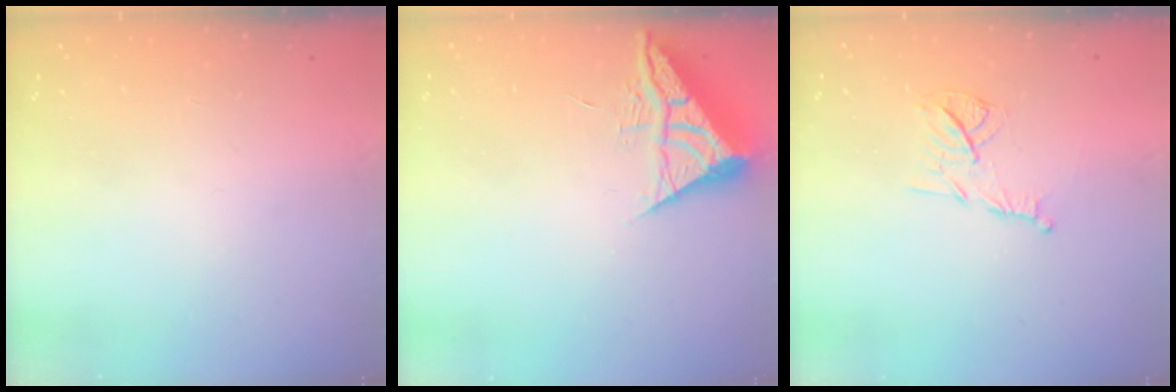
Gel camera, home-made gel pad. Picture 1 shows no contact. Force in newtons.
{"total": 6.4, "press": 6.4, "slide": 0.2}
{"total": 8.6, "press": 8.6, "slide": 0.7}